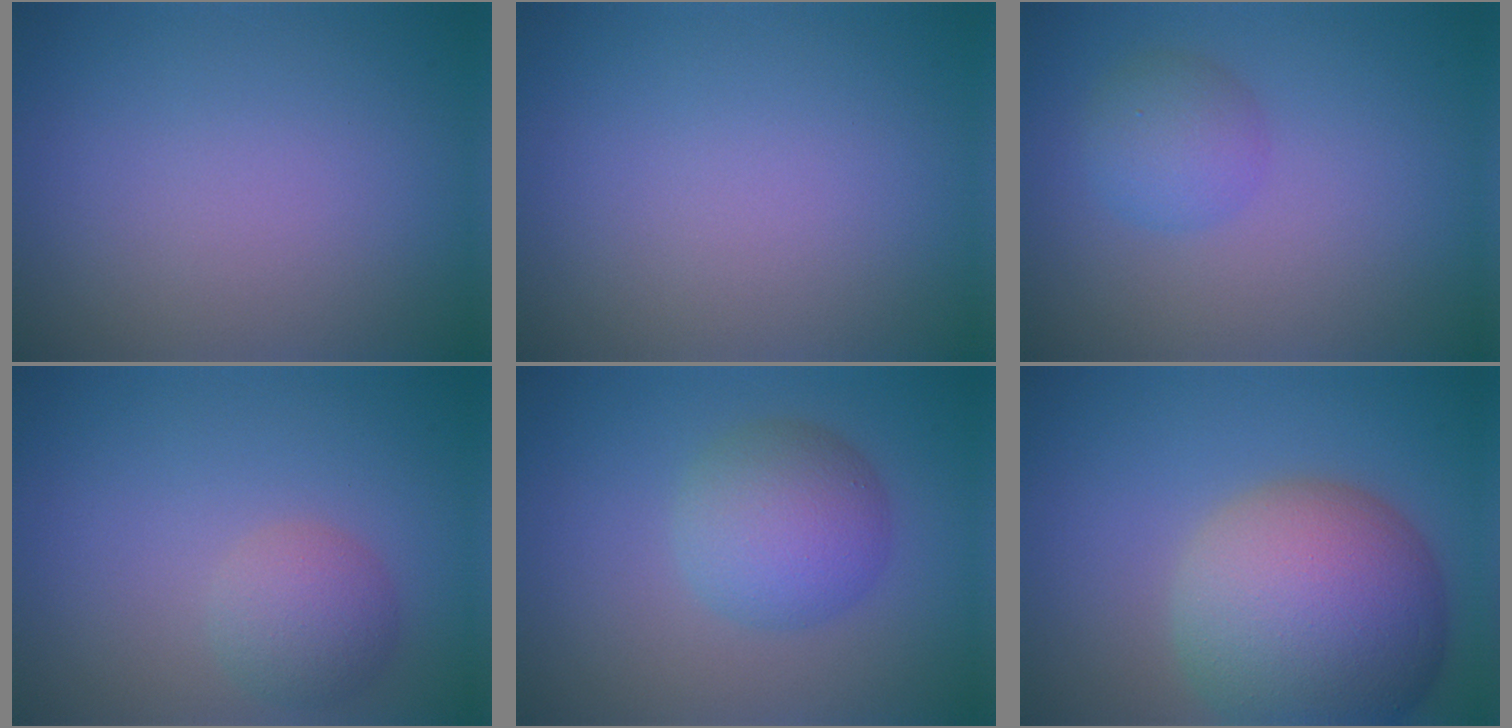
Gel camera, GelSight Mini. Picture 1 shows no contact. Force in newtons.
{"total": 0.0}
{"total": 2.6, "press": 2.6, "slide": 0.1}
{"total": 3.0, "press": 3.0, "slide": 0.1}
{"total": 4.7, "press": 4.7, "slide": 0.2}
{"total": 12.5, "press": 12.4, "slide": 0.9}